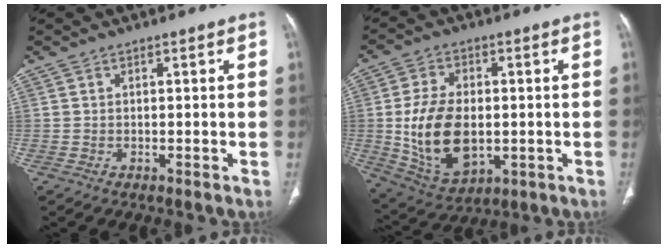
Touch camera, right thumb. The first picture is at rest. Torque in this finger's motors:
{"motor_torque": [-0.38, 1.12, 0.70, 0.64, 0.41]}